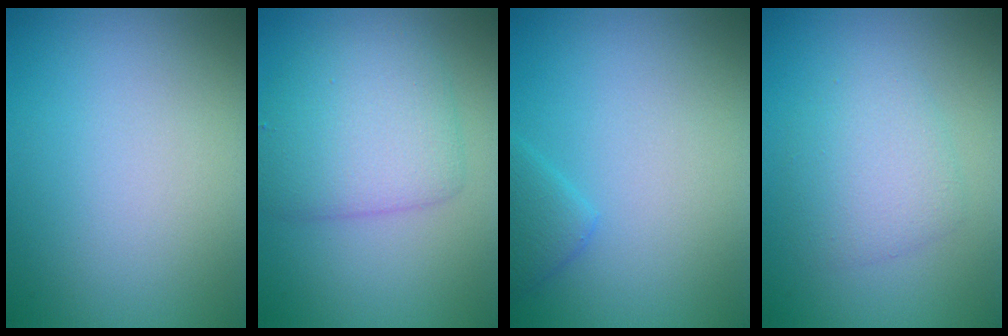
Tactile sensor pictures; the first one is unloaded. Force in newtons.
{"total": 4.8, "press": 4.8, "slide": 0.1}
{"total": 1.8, "press": 1.8, "slide": 0.2}
{"total": 2.9, "press": 2.9, "slide": 0.1}